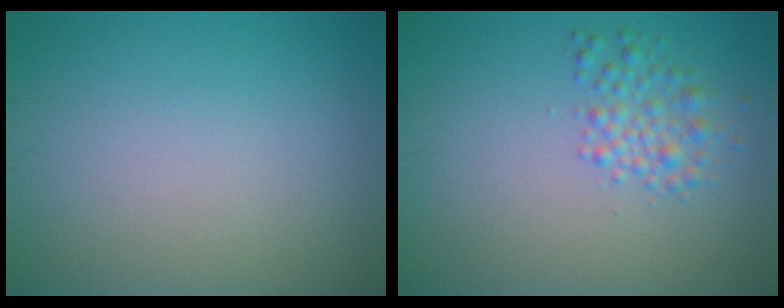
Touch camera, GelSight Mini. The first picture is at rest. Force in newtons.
{"total": 2.3, "press": 2.3, "slide": 0.1}